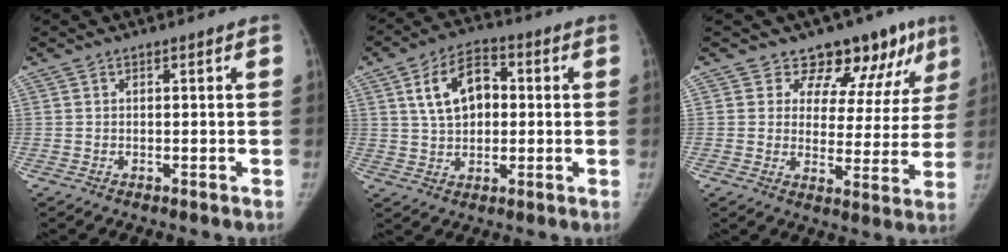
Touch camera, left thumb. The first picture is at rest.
{"total": 10.2, "force": [2.1, 6.7, 7.4], "torque": [-0.110, 0.010, 0.031]}
{"total": 13.0, "force": [9.6, 7.4, 4.9], "torque": [-0.006, -0.052, 0.105]}